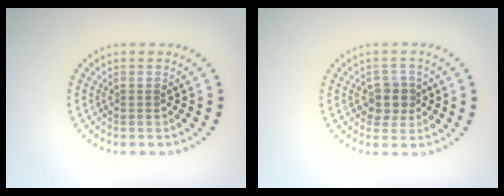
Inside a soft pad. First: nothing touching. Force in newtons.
{"total": 2.5, "press": 2.3, "slide": 1.0}